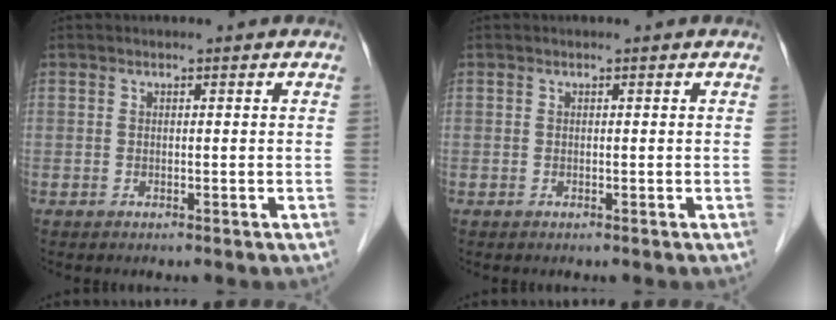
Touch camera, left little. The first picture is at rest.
{"total": 0.0}